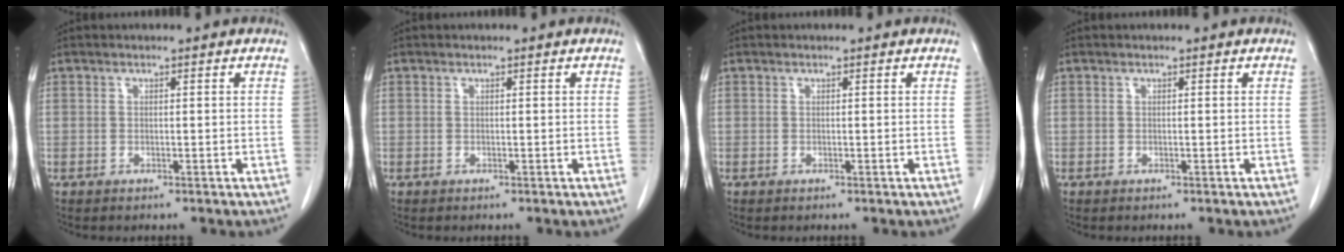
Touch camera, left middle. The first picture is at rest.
{"total": 0.0}
{"total": 0.0}
{"total": 0.0}